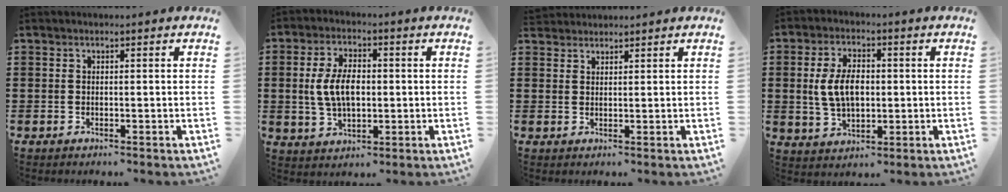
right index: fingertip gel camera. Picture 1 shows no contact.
{"total": 7.2, "force": [0.1, 4.1, 5.9], "torque": [-0.128, 0.003, -0.007]}
{"total": 1.7, "force": [1.6, 0.3, -0.4], "torque": [0.002, 0.004, 0.034]}
{"total": 7.2, "force": [0.3, 4.3, 5.8], "torque": [-0.128, 0.004, -0.004]}